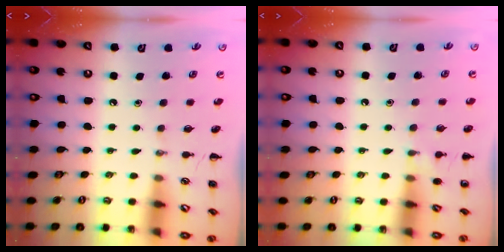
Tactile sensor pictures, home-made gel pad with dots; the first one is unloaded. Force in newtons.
{"total": 4.7, "press": 4.5, "slide": 1.3}